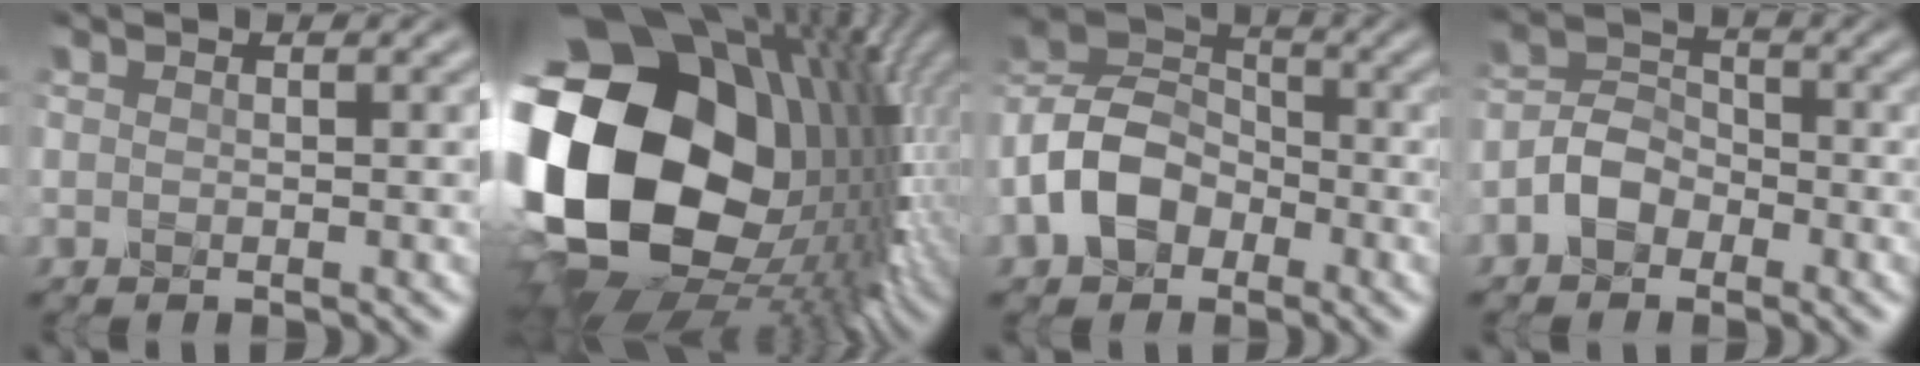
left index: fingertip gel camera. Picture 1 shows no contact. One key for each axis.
{"total": 21.2, "fx": 0.0, "fy": 15.1, "fz": 14.9, "tx": -0.343, "ty": -0.038, "tz": 0.036}
{"total": 6.8, "fx": -2.6, "fy": 4.9, "fz": 3.9, "tx": -0.081, "ty": 0.011, "tz": -0.069}
{"total": 3.0, "fx": -1.7, "fy": 2.0, "fz": 1.4, "tx": -0.032, "ty": 0.012, "tz": -0.040}